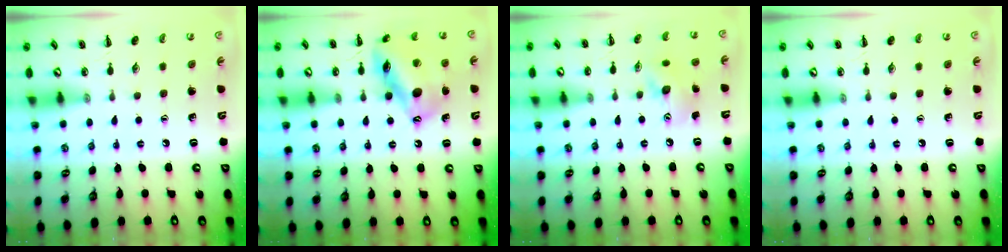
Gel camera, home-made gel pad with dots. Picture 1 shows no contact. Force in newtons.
{"total": 14.5, "press": 14.1, "slide": 3.5}
{"total": 9.7, "press": 9.7, "slide": 1.1}
{"total": 0.0}